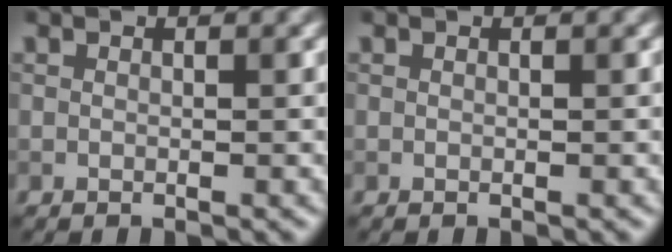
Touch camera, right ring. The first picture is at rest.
{"total": 0.0}